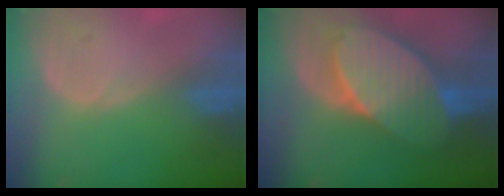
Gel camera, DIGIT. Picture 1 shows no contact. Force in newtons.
{"total": 11.0, "press": 11.0, "slide": 0.7}